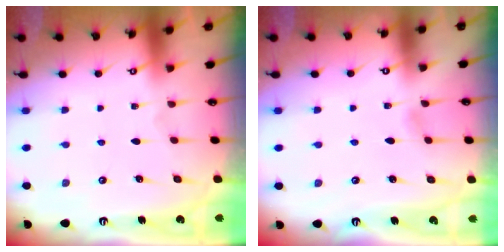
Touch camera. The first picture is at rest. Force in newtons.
{"total": 3.6, "press": 3.5, "slide": 0.4}